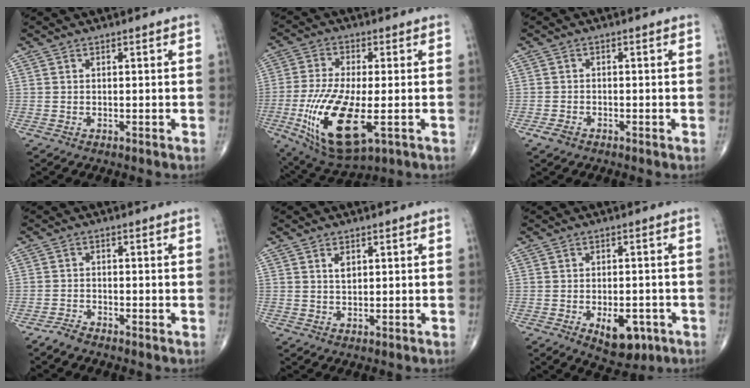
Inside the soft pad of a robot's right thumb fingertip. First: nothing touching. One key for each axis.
{"total": 16.6, "fx": -4.3, "fy": 6.2, "fz": 14.8, "tx": -0.305, "ty": -0.015, "tz": -0.063}
{"total": 2.1, "fx": -1.3, "fy": 1.2, "fz": 1.0, "tx": -0.021, "ty": 0.001, "tz": -0.025}
{"total": 1.9, "fx": -1.7, "fy": 0.3, "fz": 0.7, "tx": -0.016, "ty": -0.003, "tz": -0.039}
{"total": 2.1, "fx": 0.9, "fy": 1.2, "fz": 1.4, "tx": -0.021, "ty": -0.005, "tz": 0.019}
{"total": 7.2, "fx": -2.8, "fy": 4.0, "fz": 5.3, "tx": -0.057, "ty": 0.009, "tz": -0.028}